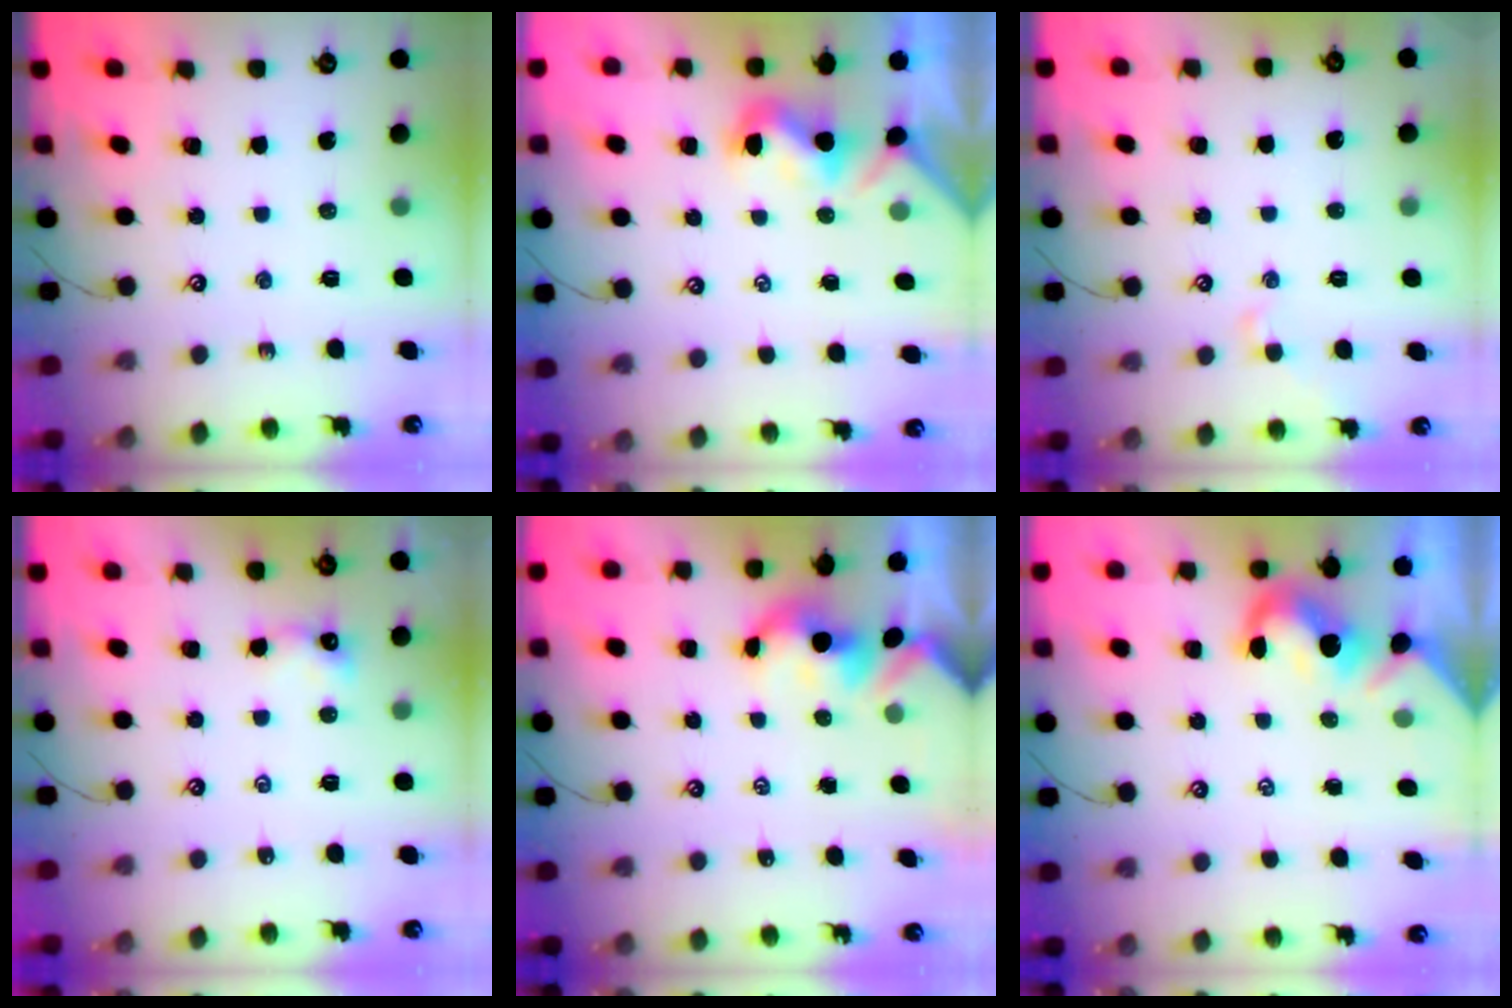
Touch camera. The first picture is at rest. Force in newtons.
{"total": 1.1, "press": 1.0, "slide": 0.5}
{"total": 0.6, "press": 0.3, "slide": 0.5}
{"total": 1.6, "press": 1.6, "slide": 0.4}
{"total": 1.8, "press": 1.8, "slide": 0.2}
{"total": 1.9, "press": 1.7, "slide": 0.7}